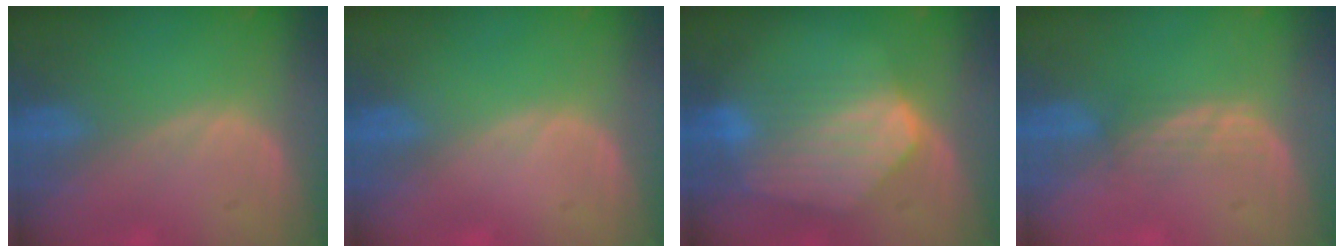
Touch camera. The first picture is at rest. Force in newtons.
{"total": 0.0}
{"total": 8.4, "press": 7.6, "slide": 3.5}
{"total": 2.4, "press": 2.3, "slide": 0.8}